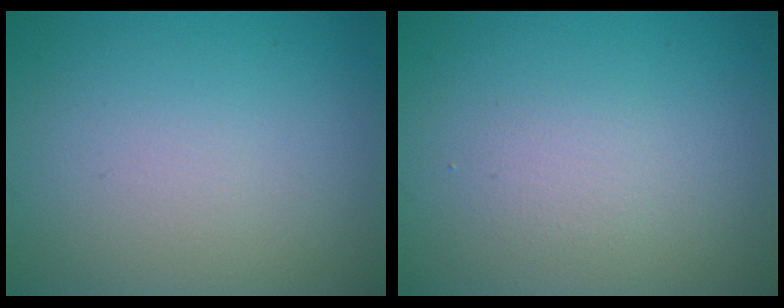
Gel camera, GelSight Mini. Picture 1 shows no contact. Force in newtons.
{"total": 1.3, "press": 1.3, "slide": 0.0}